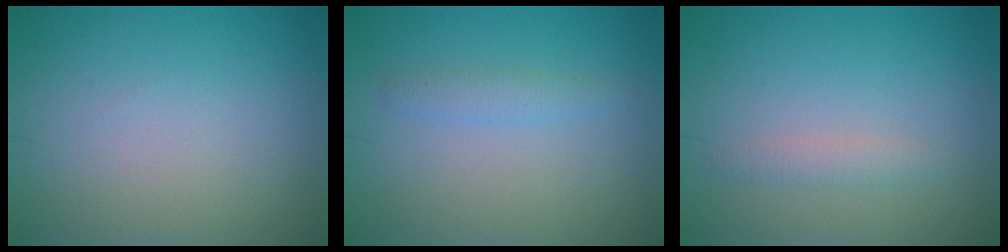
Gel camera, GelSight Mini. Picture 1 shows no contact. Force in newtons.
{"total": 1.3, "press": 1.3, "slide": 0.0}
{"total": 1.2, "press": 1.2, "slide": 0.1}